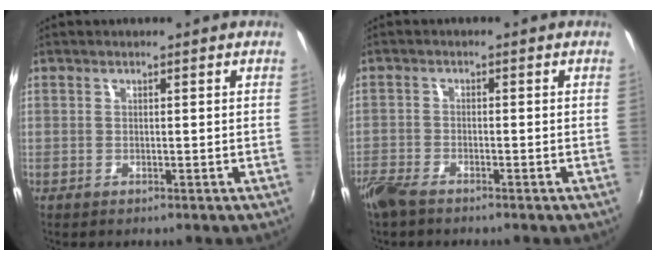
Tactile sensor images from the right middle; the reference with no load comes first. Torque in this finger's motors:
{"motor_torque": [1.09, -1.05, 0.38, 0.21]}